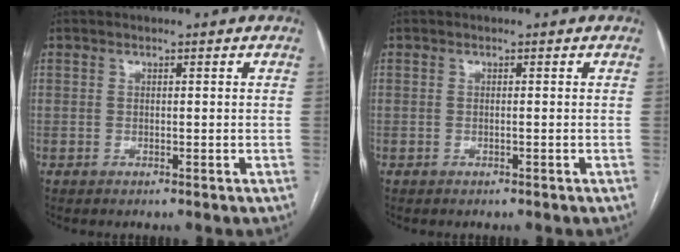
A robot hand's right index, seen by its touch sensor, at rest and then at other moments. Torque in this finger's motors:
{"motor_torque": [0.12, 0.11, 0.01, 0.00]}